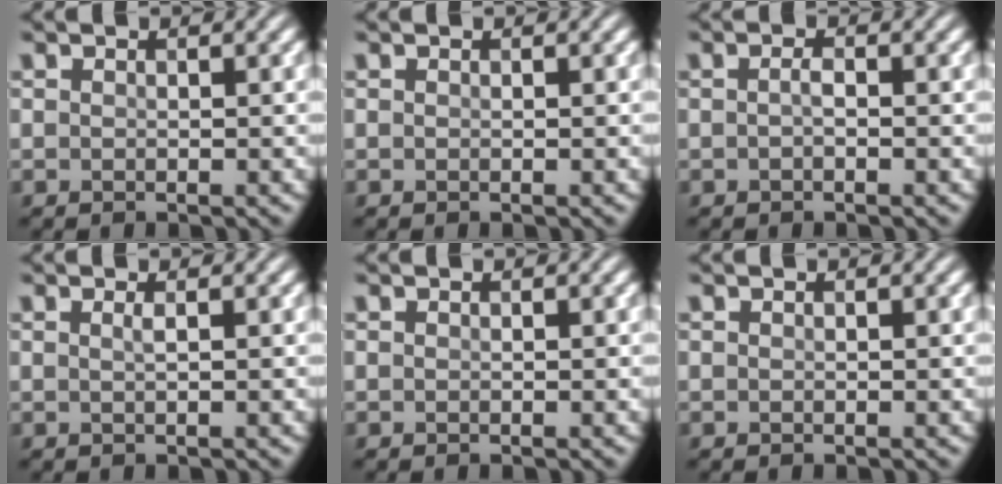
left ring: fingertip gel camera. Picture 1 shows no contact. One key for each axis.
{"total": 0.0}
{"total": 0.8, "fx": -0.2, "fy": 0.3, "fz": 0.8, "tx": -0.018, "ty": 0.000, "tz": -0.004}
{"total": 0.8, "fx": 0.2, "fy": 0.3, "fz": 0.8, "tx": -0.009, "ty": 0.003, "tz": 0.001}
{"total": 0.0}
{"total": 0.0}